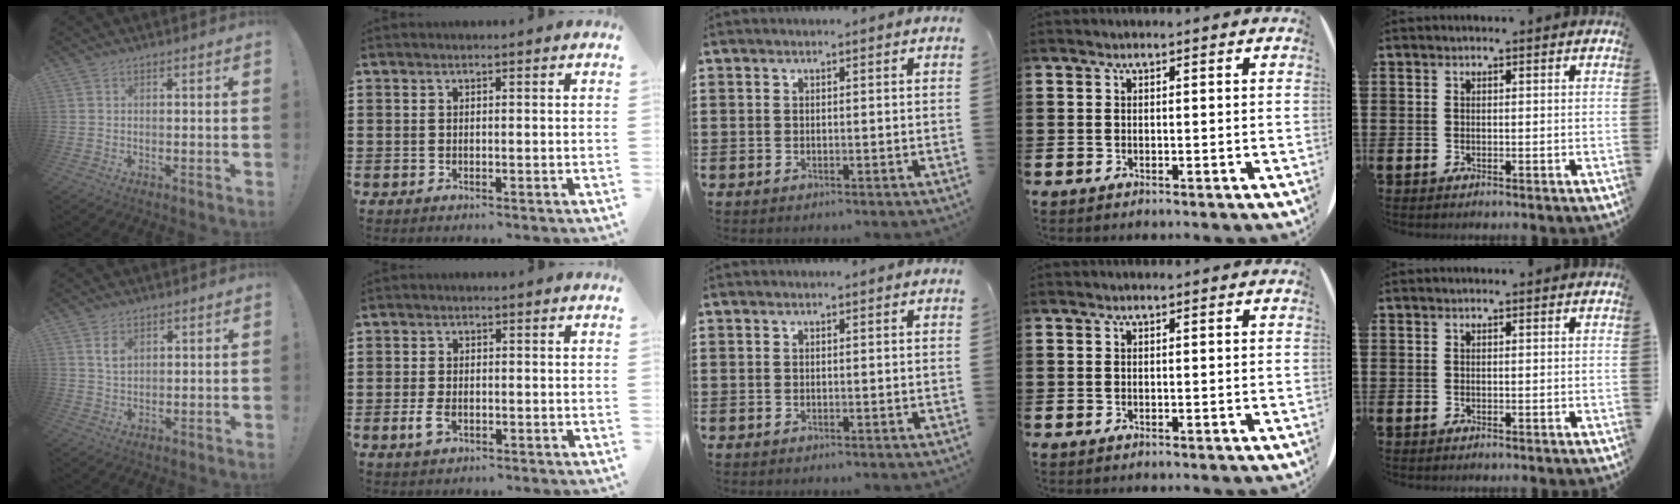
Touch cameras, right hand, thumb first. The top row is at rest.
{"thumb": {"total": 3.9, "force": [1.8, 2.3, 2.6], "torque": [-0.035, -0.007, 0.031]}, "index": {"total": 2.5, "force": [-0.9, 1.3, 1.9], "torque": [-0.060, -0.012, -0.020]}}